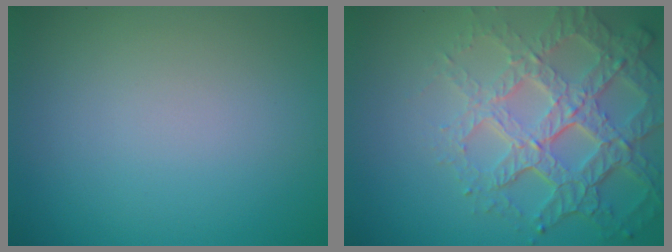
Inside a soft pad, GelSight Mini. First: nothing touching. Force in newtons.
{"total": 7.7, "press": 5.3, "slide": 5.5}